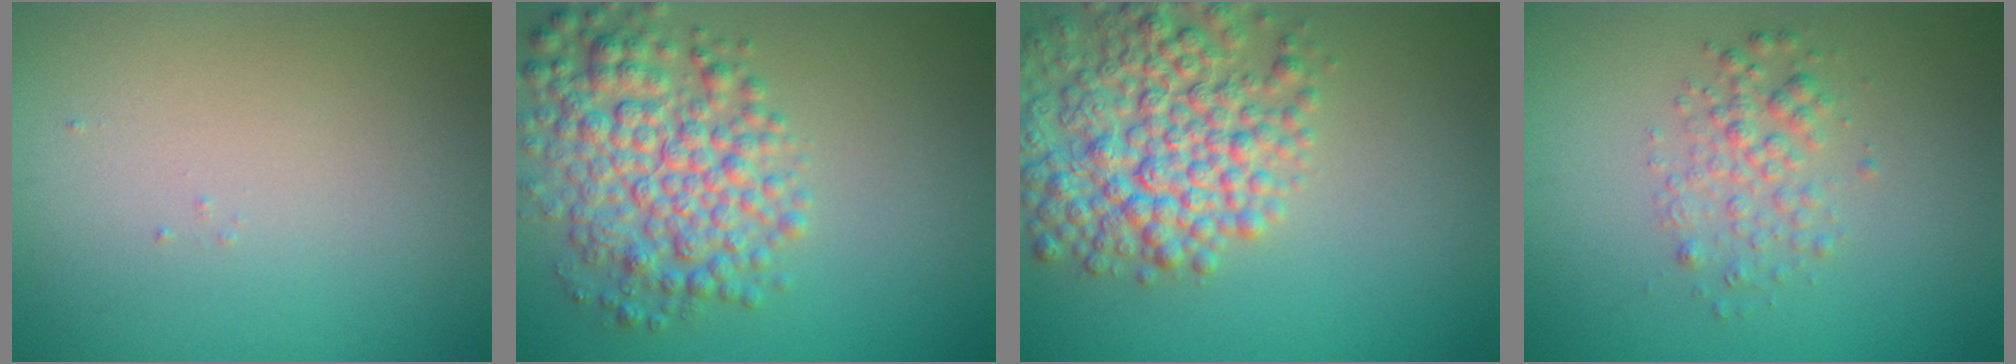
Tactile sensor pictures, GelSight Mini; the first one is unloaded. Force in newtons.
{"total": 6.0, "press": 6.0, "slide": 0.0}
{"total": 7.1, "press": 7.1, "slide": 0.3}
{"total": 2.2, "press": 2.2, "slide": 0.1}